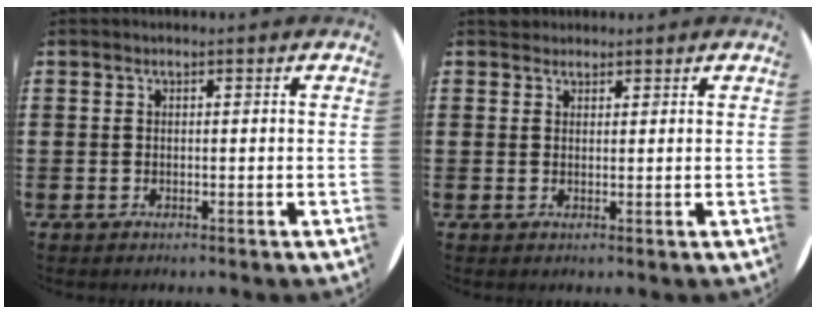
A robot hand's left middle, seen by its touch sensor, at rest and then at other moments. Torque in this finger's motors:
{"motor_torque": [0.16, -0.16, -0.01, 0.01]}